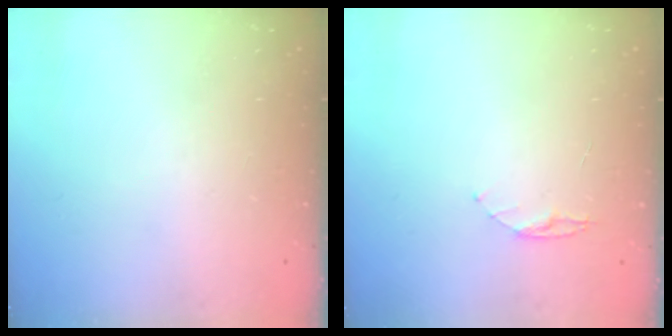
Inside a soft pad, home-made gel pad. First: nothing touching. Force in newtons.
{"total": 4.5, "press": 4.4, "slide": 0.4}